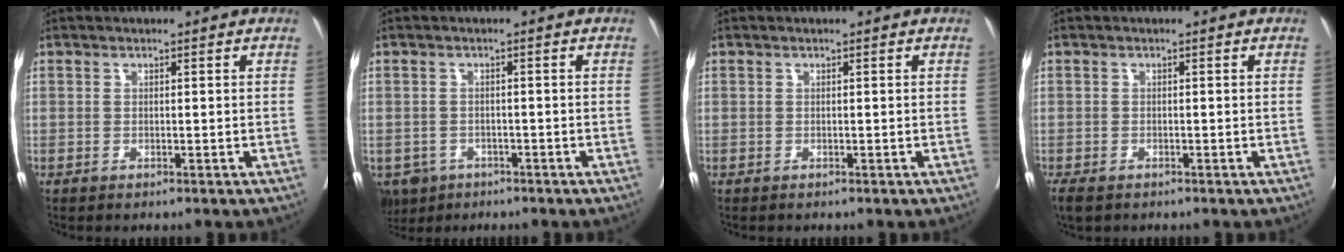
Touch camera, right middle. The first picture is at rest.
{"total": 5.0, "force": [-3.3, 3.5, 1.2], "torque": [-0.017, 0.001, -0.051]}
{"total": 0.0}
{"total": 3.3, "force": [-2.4, 1.5, 1.7], "torque": [-0.033, -0.010, -0.039]}